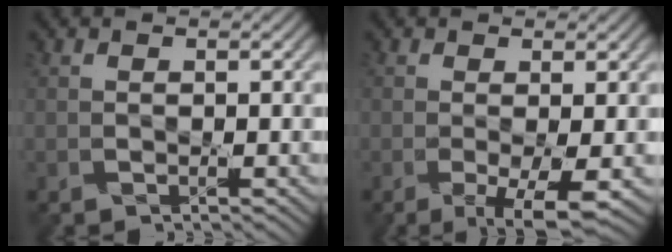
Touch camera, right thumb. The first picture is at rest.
{"total": 5.4, "force": [-1.8, 1.5, 4.8], "torque": [-0.091, -0.003, -0.026]}